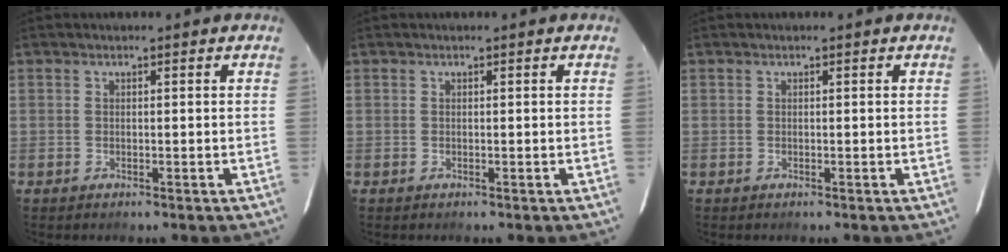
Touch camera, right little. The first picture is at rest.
{"total": 0.0}
{"total": 0.0}